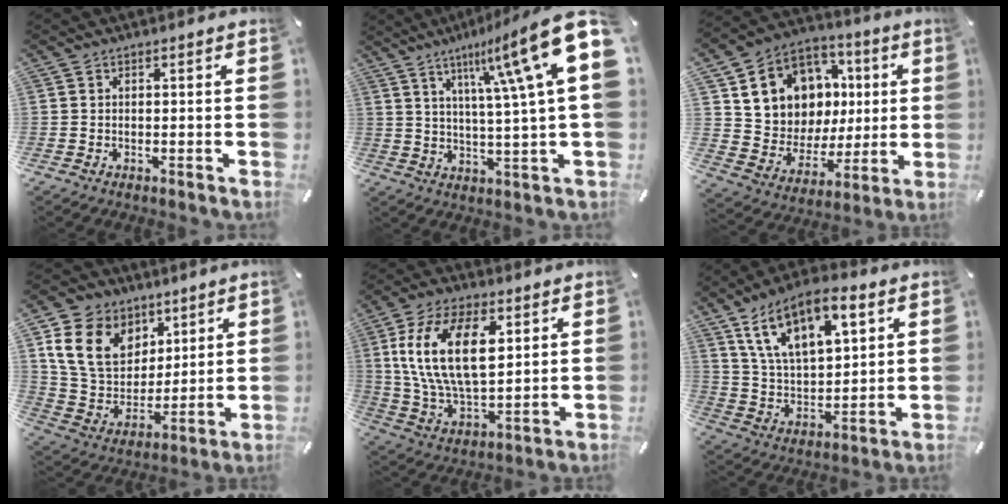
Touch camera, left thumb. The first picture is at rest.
{"total": 17.7, "force": [7.8, 1.9, 15.8], "torque": [-0.256, -0.035, 0.110]}
{"total": 13.3, "force": [3.9, 12.1, 4.0], "torque": [-0.065, -0.031, 0.088]}
{"total": 17.0, "force": [6.9, 13.4, 7.8], "torque": [-0.157, -0.022, 0.137]}
{"total": 18.7, "force": [5.8, 10.3, 14.5], "torque": [-0.323, -0.004, 0.097]}
{"total": 15.7, "force": [9.4, 8.2, 9.5], "torque": [-0.187, -0.031, 0.167]}